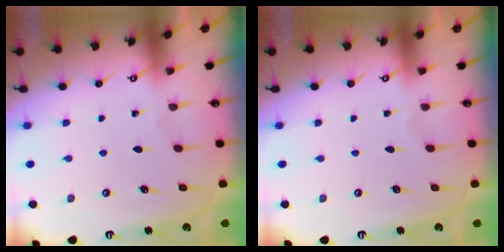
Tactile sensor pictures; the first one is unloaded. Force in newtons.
{"total": 0.0}